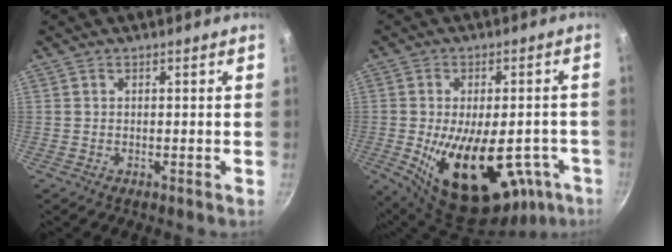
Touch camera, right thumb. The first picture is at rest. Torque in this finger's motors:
{"motor_torque": [1.83, 3.18, 2.13, -0.64, 0.54]}